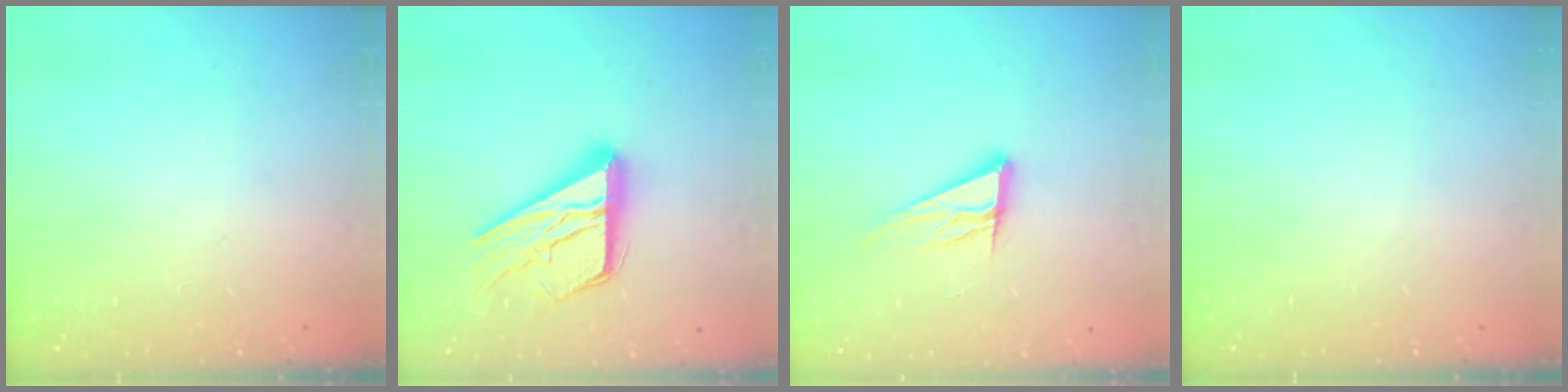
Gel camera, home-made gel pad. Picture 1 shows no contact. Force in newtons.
{"total": 20.0, "press": 20.0, "slide": 1.8}
{"total": 11.5, "press": 11.4, "slide": 1.9}
{"total": 0.0}